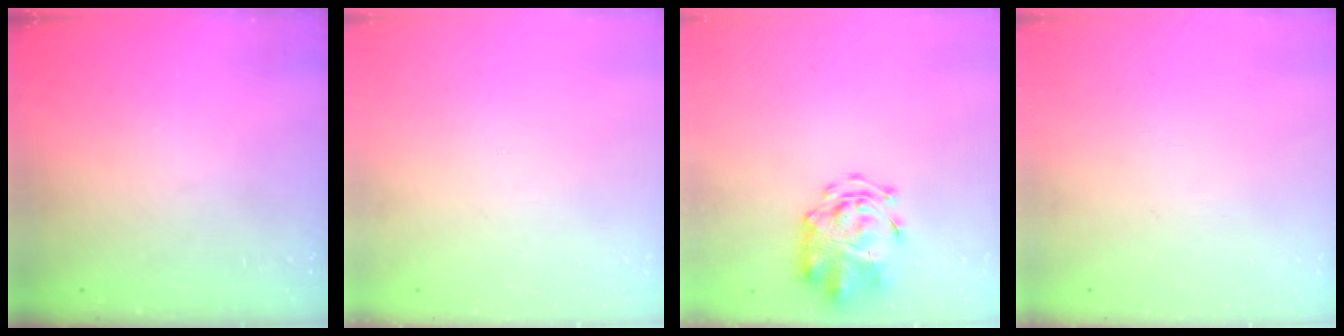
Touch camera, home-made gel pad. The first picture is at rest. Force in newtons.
{"total": 0.0}
{"total": 3.1, "press": 2.9, "slide": 1.0}
{"total": 0.0}